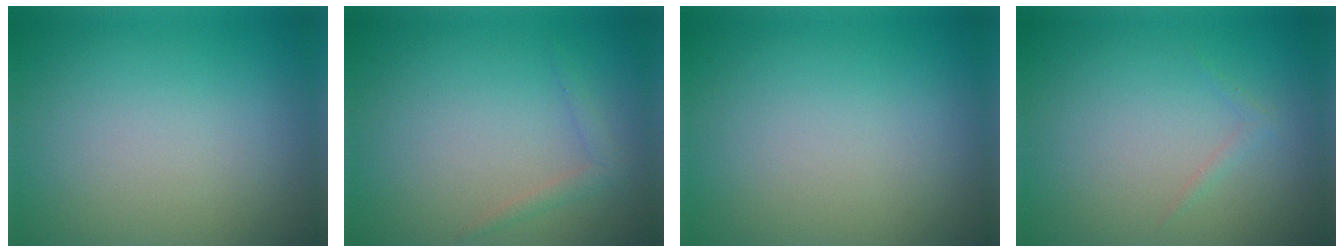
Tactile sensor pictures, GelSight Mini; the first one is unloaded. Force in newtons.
{"total": 1.1, "press": 1.1, "slide": 0.1}
{"total": 0.0}
{"total": 0.6, "press": 0.6, "slide": 0.0}